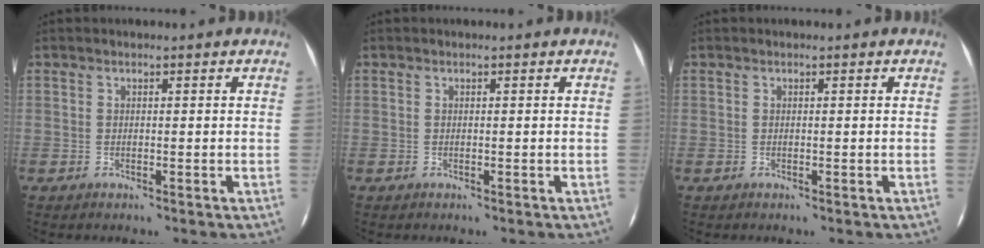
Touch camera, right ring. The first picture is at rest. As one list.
[{"total": 0.0}, {"total": 0.0}]